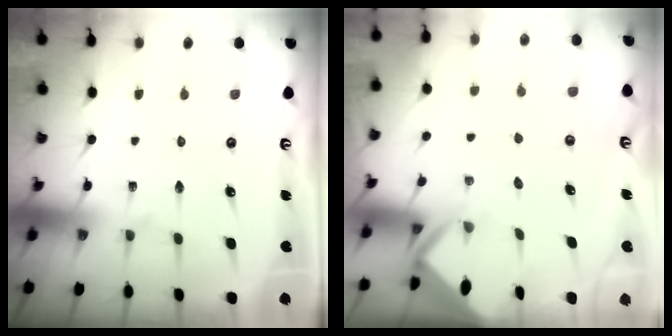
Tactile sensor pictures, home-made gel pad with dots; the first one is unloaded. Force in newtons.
{"total": 2.4, "press": 2.4, "slide": 0.1}